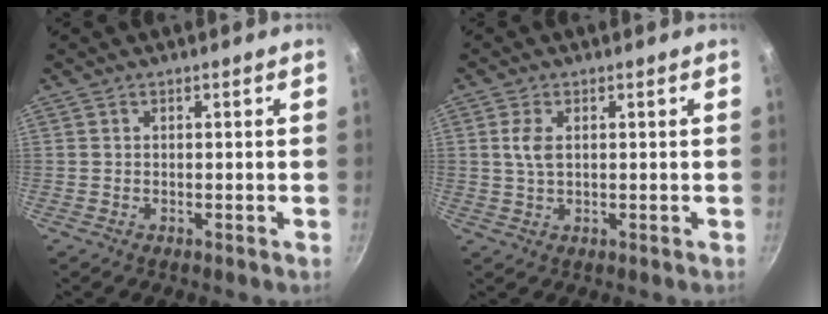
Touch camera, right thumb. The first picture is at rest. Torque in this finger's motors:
{"motor_torque": [0.19, -0.09, 0.60, 0.08, 0.21]}